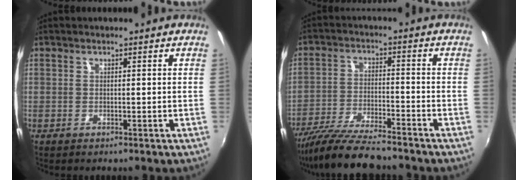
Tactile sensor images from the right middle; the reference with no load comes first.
{"total": 12.9, "force": [-11.3, 1.5, 5.9], "torque": [-0.133, -0.023, -0.204]}